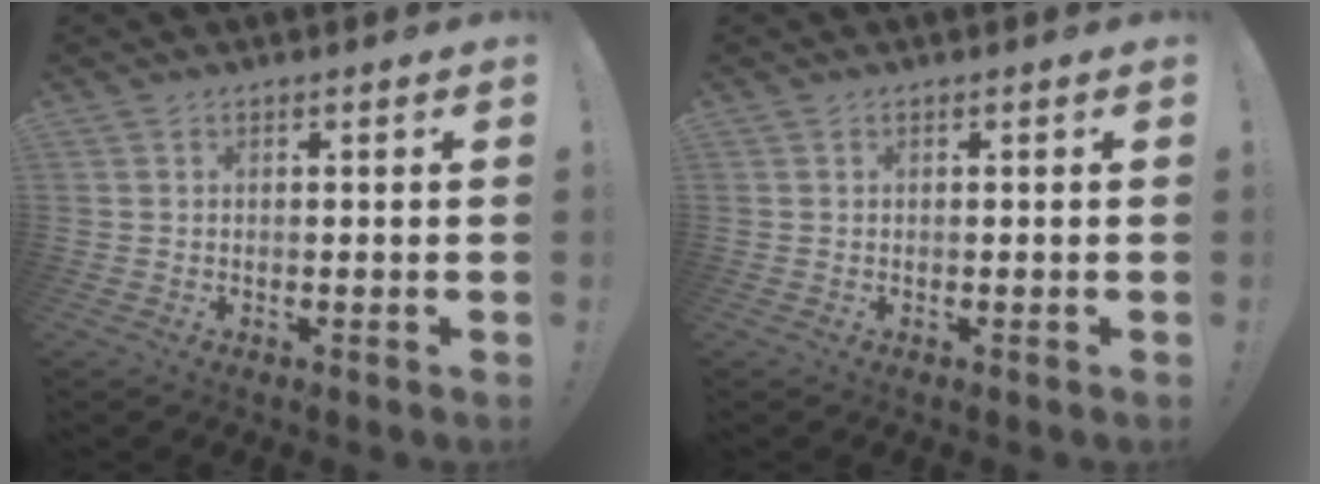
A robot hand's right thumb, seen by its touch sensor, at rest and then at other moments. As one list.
[{"total": 0.0}]